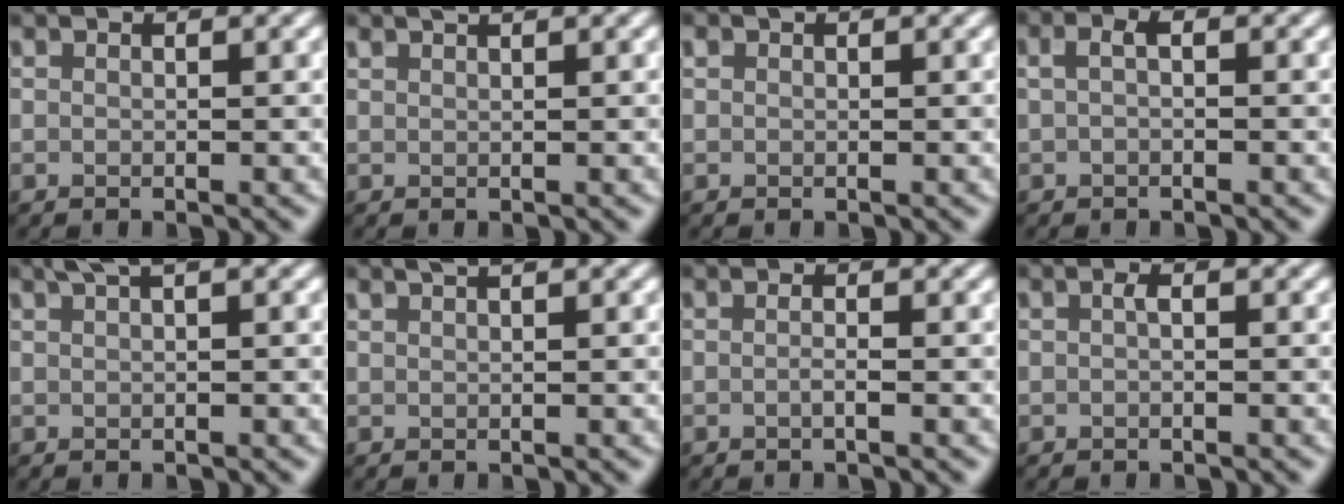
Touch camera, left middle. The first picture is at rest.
{"total": 1.1, "force": [0.9, 0.2, 0.5], "torque": [-0.005, 0.001, 0.012]}
{"total": 0.5, "force": [0.3, 0.4, 0.2], "torque": [0.002, 0.000, 0.003]}
{"total": 1.2, "force": [-0.1, 0.4, 1.1], "torque": [-0.025, 0.004, -0.003]}
{"total": 2.1, "force": [1.3, 0.4, 1.6], "torque": [-0.023, 0.008, 0.020]}
{"total": 1.4, "force": [1.1, 0.3, 0.9], "torque": [-0.009, 0.002, 0.012]}
{"total": 0.9, "force": [-0.2, 0.2, 0.9], "torque": [-0.013, -0.003, -0.007]}
{"total": 0.6, "force": [-0.1, 0.1, 0.6], "torque": [-0.012, 0.001, -0.001]}